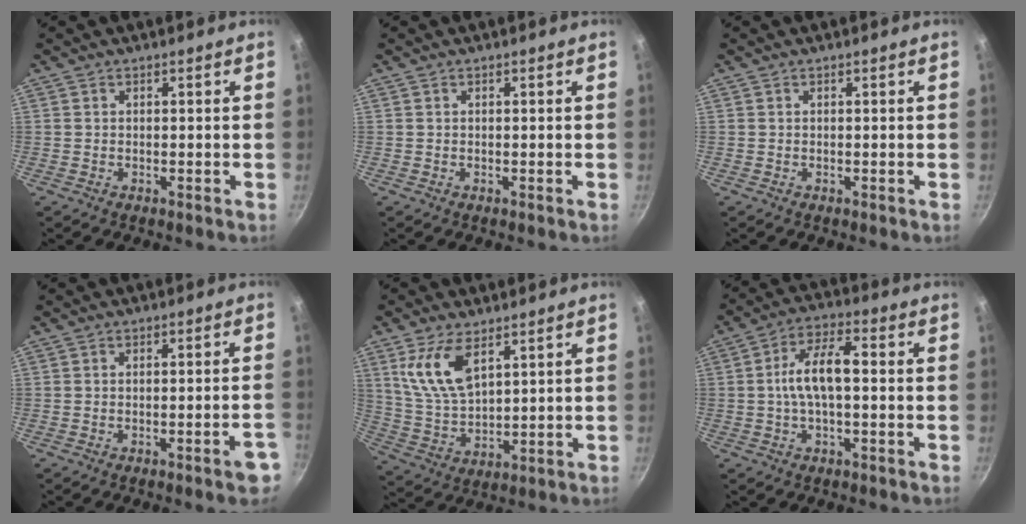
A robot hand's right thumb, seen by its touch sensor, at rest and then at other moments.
{"total": 0.0}
{"total": 0.0}
{"total": 4.2, "force": [-2.4, 0.9, 3.4], "torque": [-0.035, 0.019, -0.026]}
{"total": 10.9, "force": [5.3, 5.2, 8.0], "torque": [-0.150, -0.030, 0.114]}
{"total": 9.2, "force": [-0.1, 4.0, 8.3], "torque": [-0.145, 0.030, -0.011]}